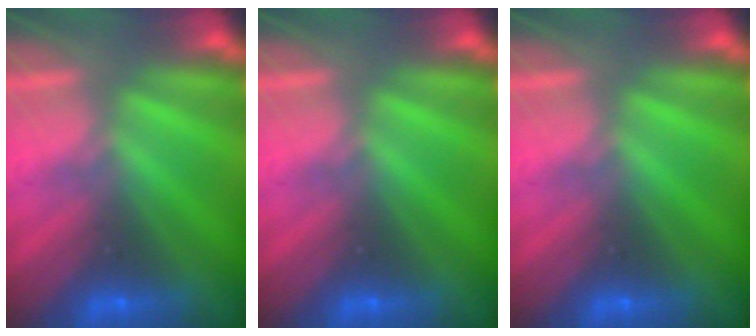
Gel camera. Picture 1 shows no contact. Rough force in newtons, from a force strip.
{"total": 0.0}
{"total": 0.0}